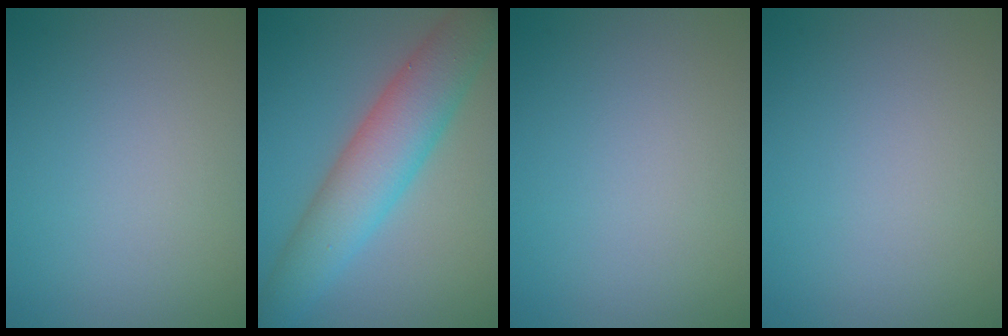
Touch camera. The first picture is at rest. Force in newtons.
{"total": 7.4, "press": 7.4, "slide": 0.4}
{"total": 0.0}
{"total": 0.0}